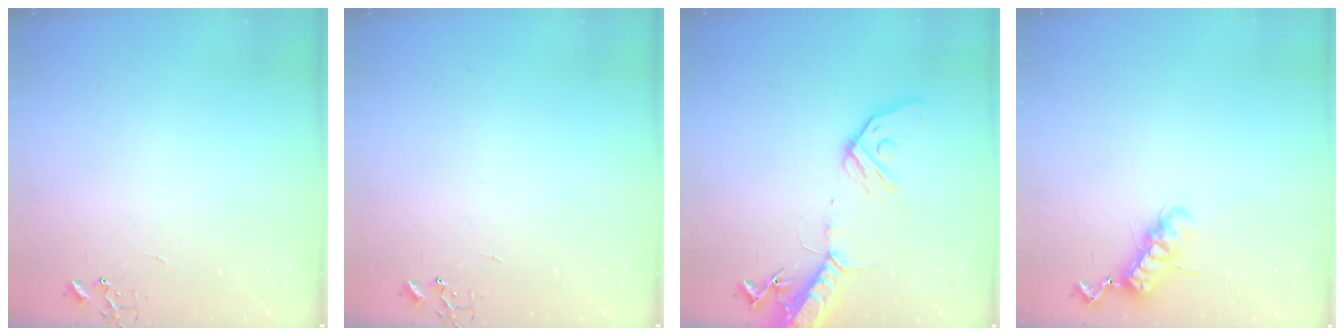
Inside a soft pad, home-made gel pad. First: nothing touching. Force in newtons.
{"total": 0.0}
{"total": 16.0, "press": 15.7, "slide": 3.0}
{"total": 11.0, "press": 10.9, "slide": 1.1}